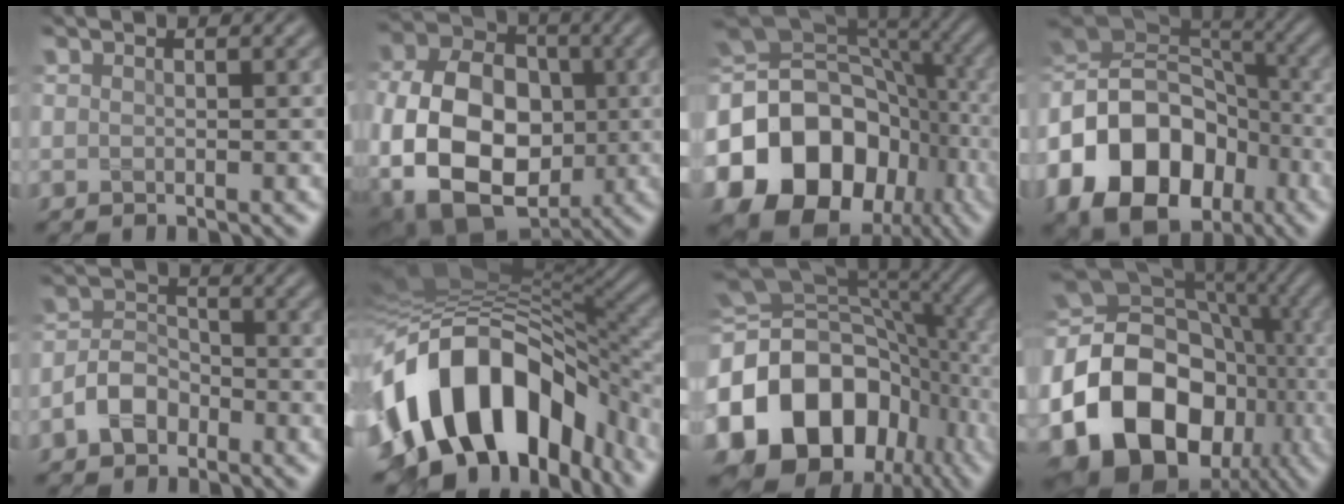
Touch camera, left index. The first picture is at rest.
{"total": 14.9, "force": [-2.2, 11.0, 9.8], "torque": [-0.180, -0.012, -0.037]}
{"total": 18.5, "force": [-5.4, 14.3, 10.4], "torque": [-0.194, -0.012, -0.086]}
{"total": 14.7, "force": [-5.8, 10.8, 8.2], "torque": [-0.175, -0.003, -0.112]}
{"total": 3.2, "force": [-1.9, 2.1, 1.5], "torque": [-0.028, 0.015, -0.044]}
{"total": 15.2, "force": [-5.4, 9.2, 10.8], "torque": [-0.187, 0.009, -0.088]}
{"total": 17.0, "force": [-4.8, 12.5, 10.4], "torque": [-0.206, -0.009, -0.083]}
{"total": 20.4, "force": [-6.2, 16.0, 11.1], "torque": [-0.198, -0.026, -0.113]}